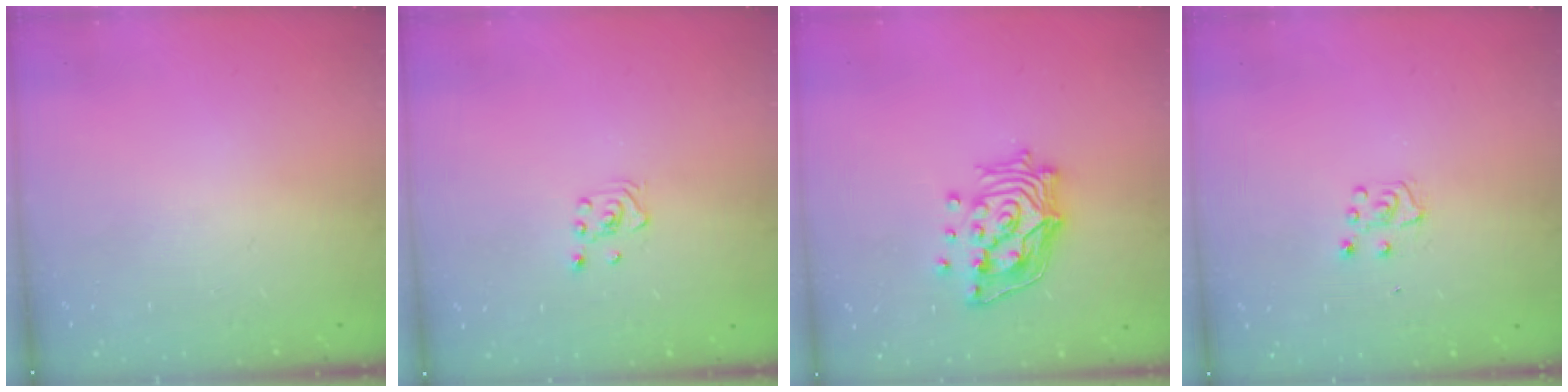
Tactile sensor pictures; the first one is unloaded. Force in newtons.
{"total": 2.8, "press": 2.6, "slide": 1.0}
{"total": 14.1, "press": 14.0, "slide": 1.7}
{"total": 5.1, "press": 5.0, "slide": 0.6}